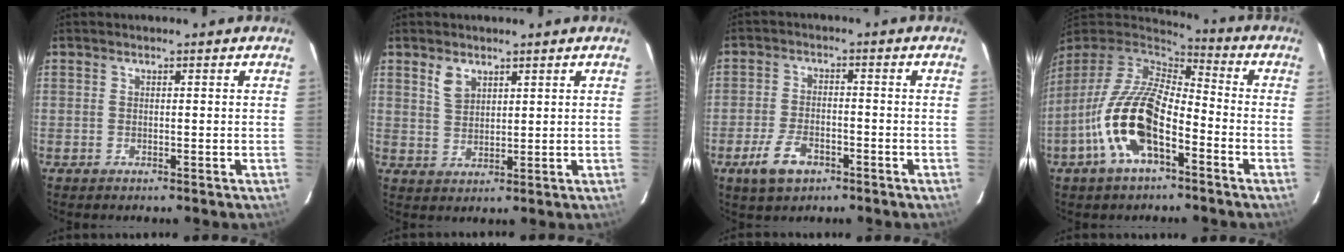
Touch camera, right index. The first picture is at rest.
{"total": 3.8, "force": [2.3, 2.2, 2.0], "torque": [-0.036, 0.003, 0.048]}
{"total": 7.1, "force": [-4.1, 3.8, 4.4], "torque": [-0.105, -0.002, -0.070]}
{"total": 16.7, "force": [-6.8, 7.0, 13.5], "torque": [-0.281, -0.010, -0.136]}